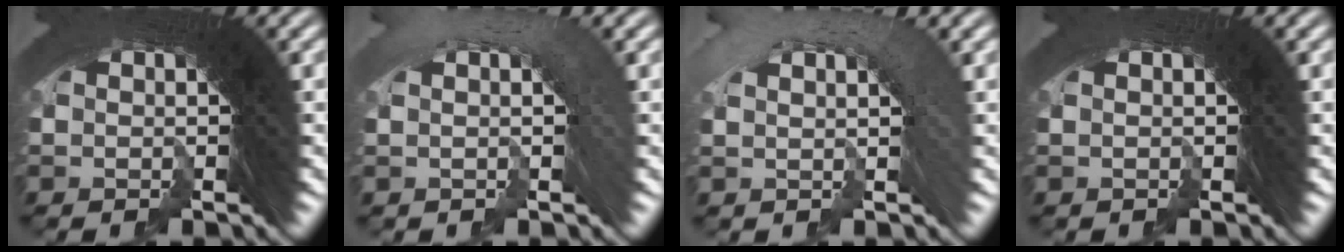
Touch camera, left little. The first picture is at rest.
{"total": 2.6, "force": [-2.3, 0.5, -1.2], "torque": [0.020, 0.006, -0.038]}
{"total": 2.4, "force": [-2.0, 1.2, -0.6], "torque": [0.007, 0.002, -0.032]}
{"total": 0.0}